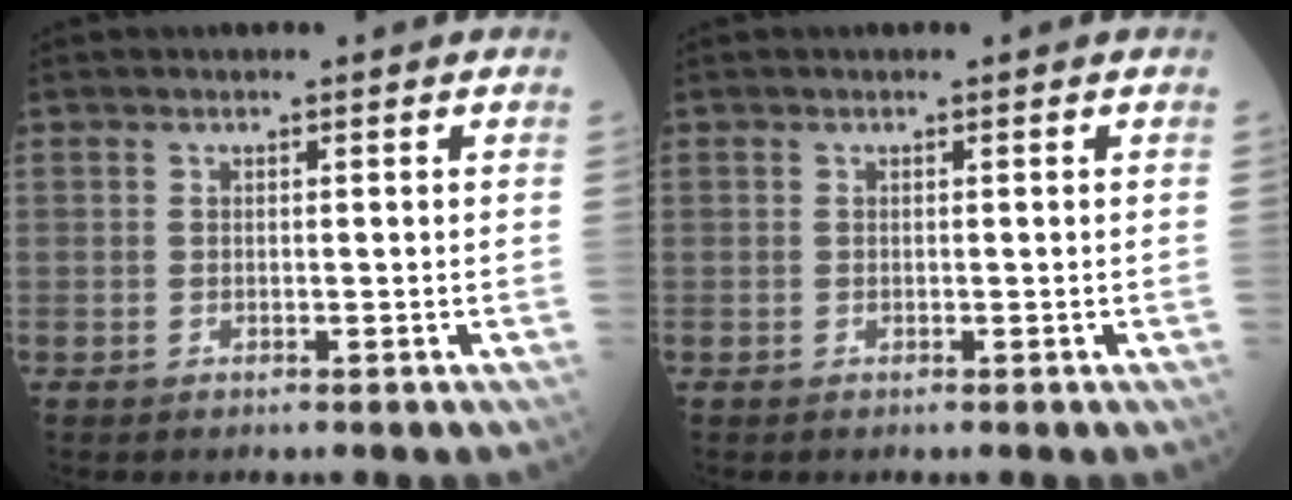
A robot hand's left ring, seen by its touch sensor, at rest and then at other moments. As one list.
[{"total": 0.0}]